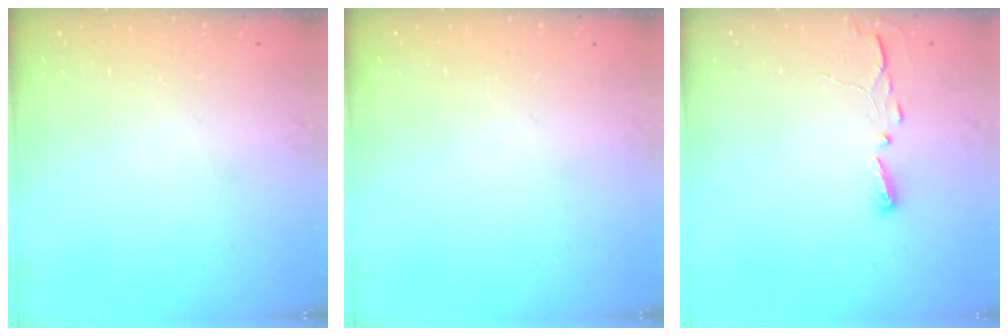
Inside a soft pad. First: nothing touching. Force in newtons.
{"total": 0.0}
{"total": 2.9, "press": 2.9, "slide": 0.4}